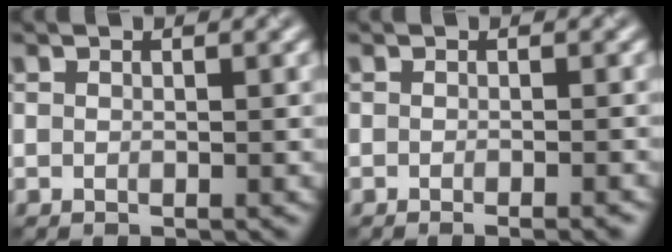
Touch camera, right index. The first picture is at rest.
{"total": 1.5, "force": [-1.0, 0.3, 1.1], "torque": [-0.006, -0.002, -0.015]}